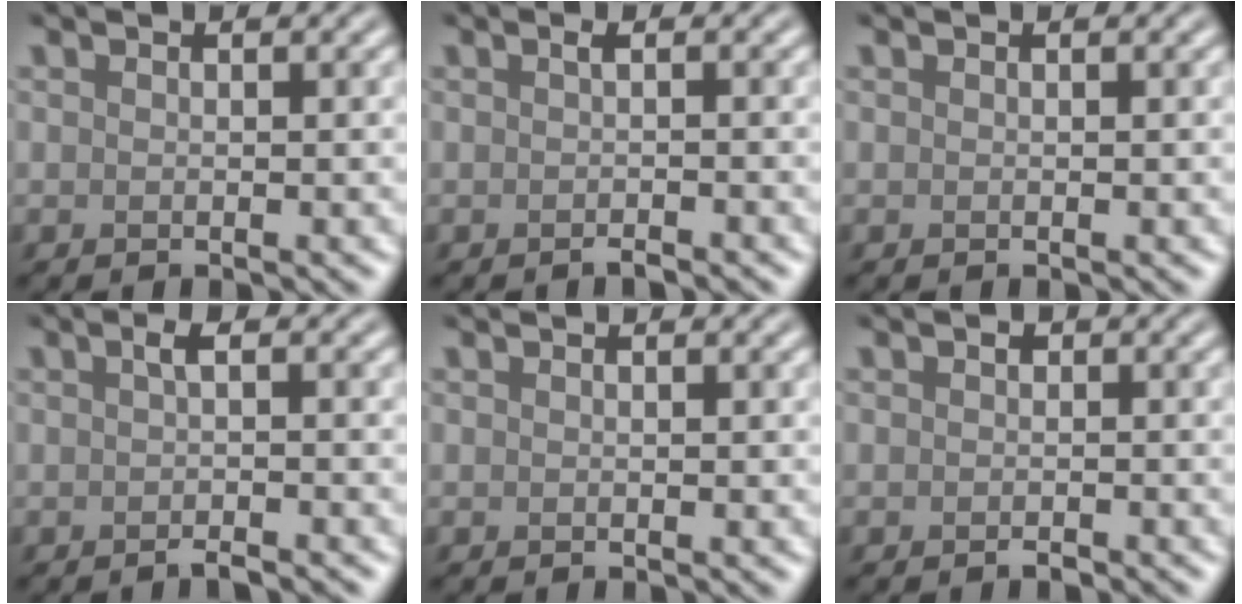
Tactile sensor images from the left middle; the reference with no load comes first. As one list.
[{"total": 1.0, "force": [-0.5, 0.1, 0.9], "torque": [-0.016, -0.002, -0.009]}, {"total": 0.0}, {"total": 1.9, "force": [-0.6, 0.3, 1.8], "torque": [-0.027, -0.002, -0.011]}, {"total": 0.0}, {"total": 0.8, "force": [-0.4, 0.6, 0.4], "torque": [-0.004, -0.004, -0.008]}]